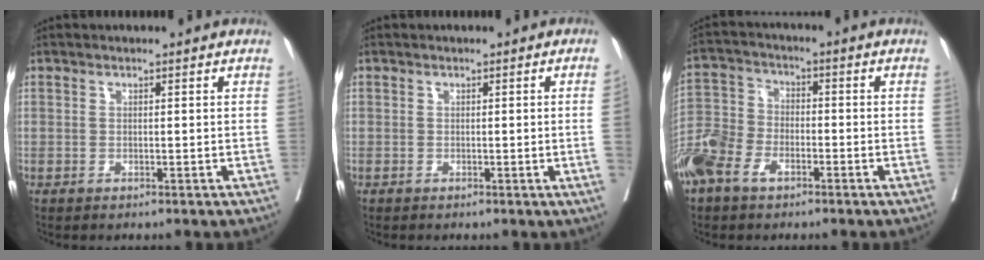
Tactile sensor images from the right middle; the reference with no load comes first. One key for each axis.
{"total": 2.6, "fx": -0.2, "fy": -1.1, "fz": 2.4, "tx": -0.038, "ty": -0.006, "tz": 0.001}
{"total": 8.8, "fx": -5.2, "fy": 5.2, "fz": 4.8, "tx": -0.123, "ty": 0.003, "tz": -0.106}